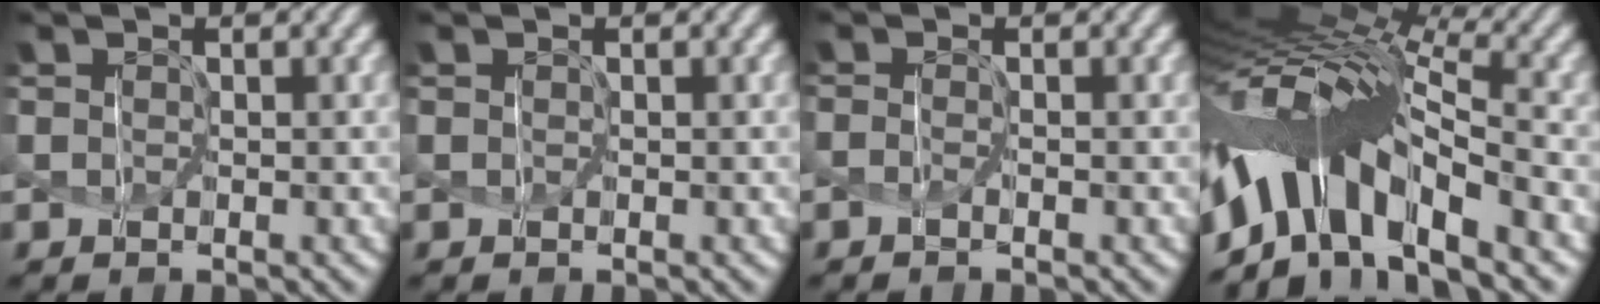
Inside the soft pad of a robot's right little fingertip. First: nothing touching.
{"total": 0.0}
{"total": 1.1, "force": [-0.6, -0.8, -0.3], "torque": [-0.019, -0.004, -0.001]}
{"total": 10.1, "force": [-3.2, 3.9, 8.7], "torque": [-0.185, 0.008, -0.046]}